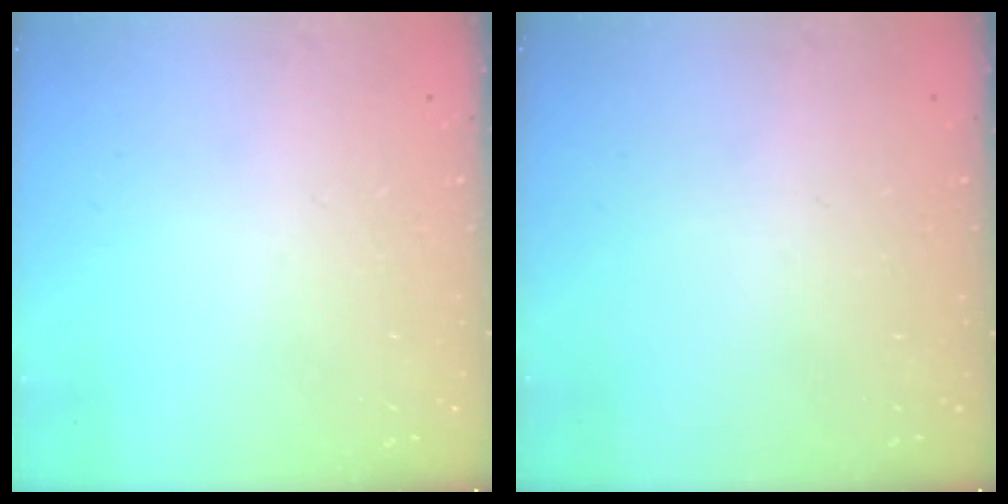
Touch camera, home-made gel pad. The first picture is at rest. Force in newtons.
{"total": 0.0}